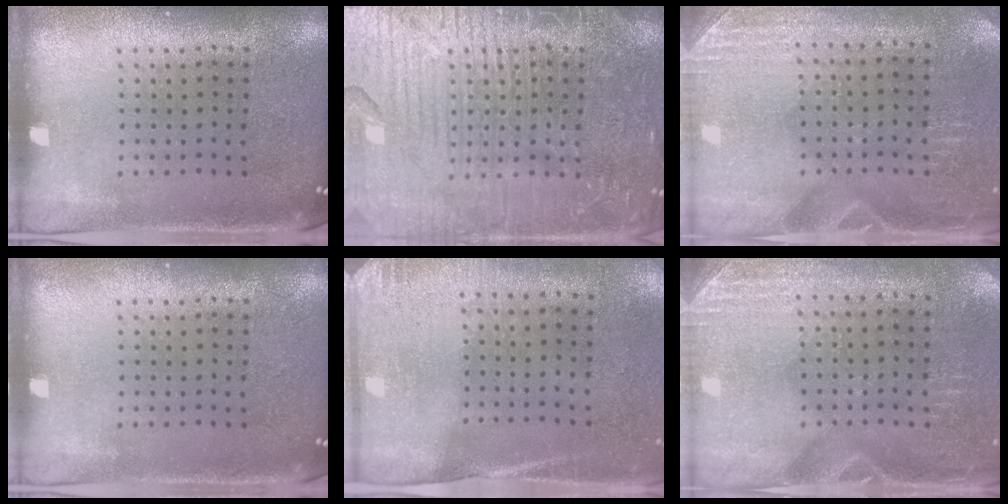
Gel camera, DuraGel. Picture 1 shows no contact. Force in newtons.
{"total": 7.1, "press": 7.0, "slide": 0.8}
{"total": 2.8, "press": 2.6, "slide": 1.0}
{"total": 0.0}
{"total": 2.7, "press": 2.4, "slide": 1.3}
{"total": 2.9, "press": 2.6, "slide": 1.2}